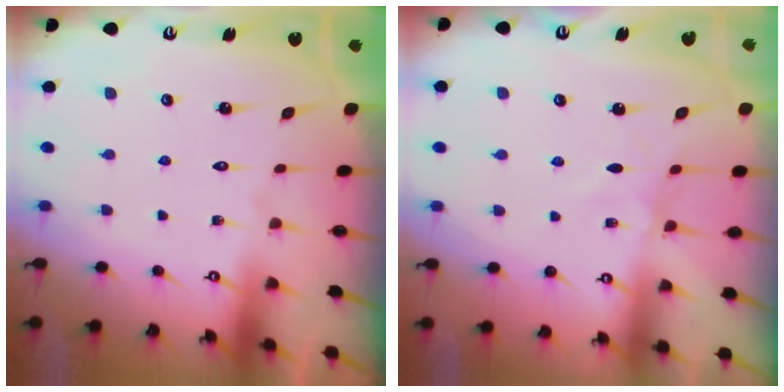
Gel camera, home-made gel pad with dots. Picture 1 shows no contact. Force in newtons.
{"total": 5.6, "press": 5.6, "slide": 0.5}